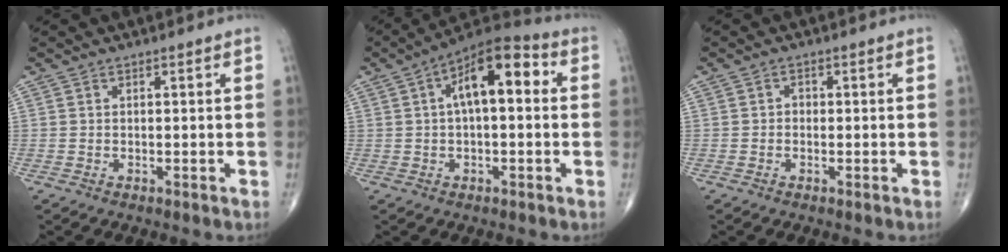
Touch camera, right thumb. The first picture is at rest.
{"total": 12.7, "force": [2.4, 5.6, 11.2], "torque": [-0.166, 0.036, 0.027]}
{"total": 1.0, "force": [-0.2, 0.8, 0.6], "torque": [-0.002, 0.004, -0.007]}